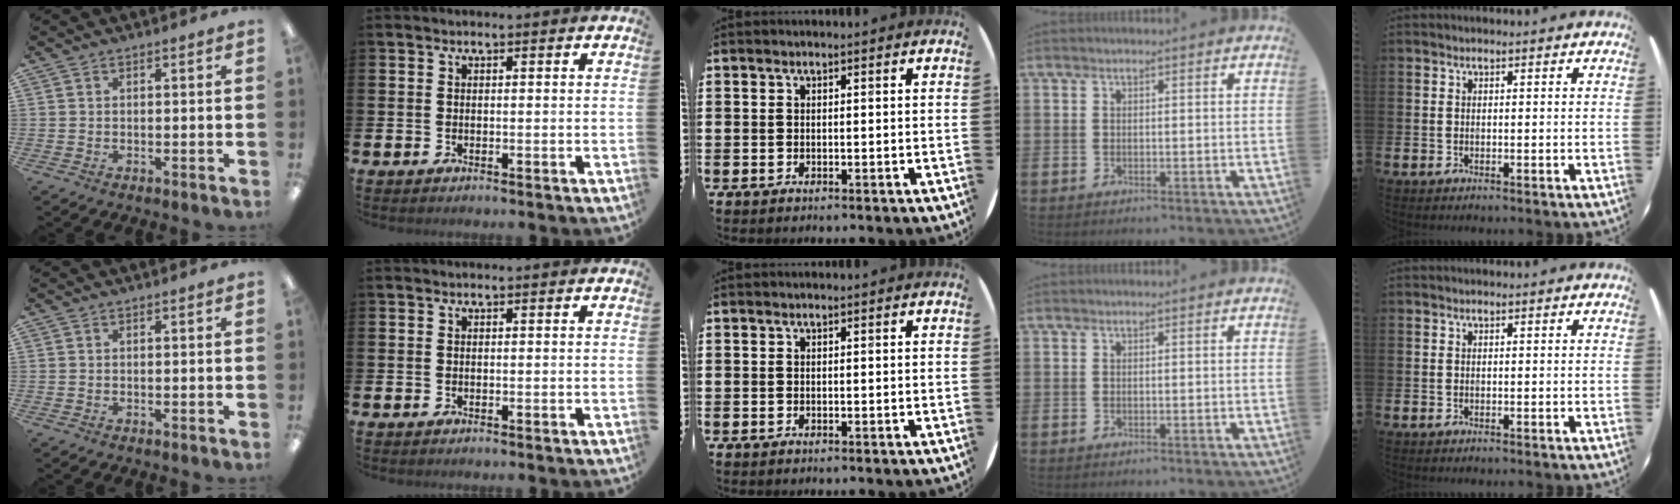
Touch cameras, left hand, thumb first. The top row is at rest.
{}